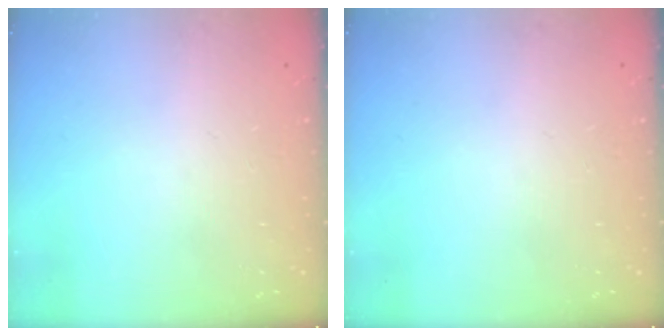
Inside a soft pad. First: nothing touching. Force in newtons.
{"total": 0.0}